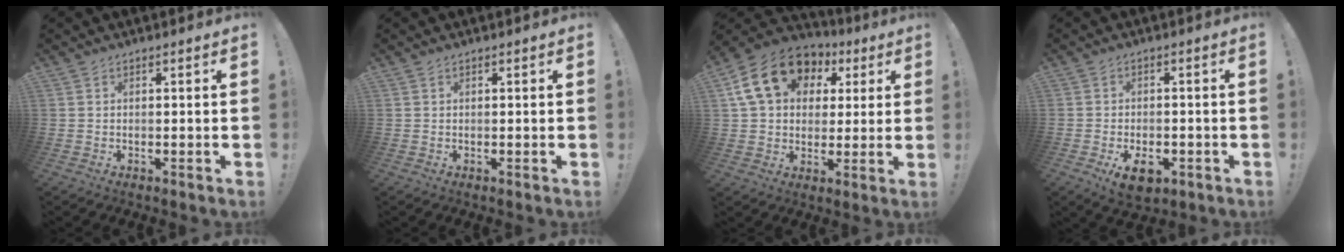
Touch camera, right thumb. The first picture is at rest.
{"total": 0.0}
{"total": 19.2, "force": [7.3, 14.3, 10.5], "torque": [-0.167, -0.012, 0.145]}
{"total": 7.0, "force": [-3.2, 3.9, 4.9], "torque": [-0.066, 0.010, -0.050]}